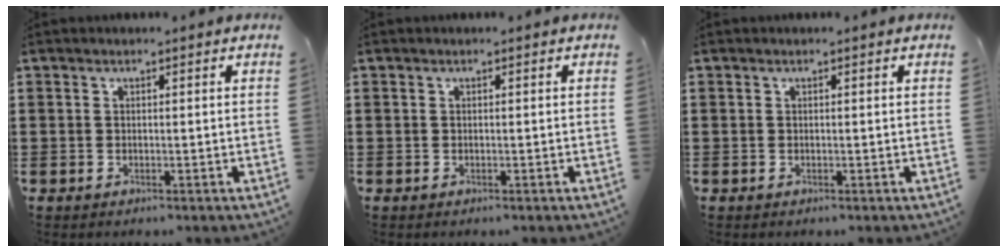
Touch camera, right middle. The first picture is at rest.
{"total": 0.0}
{"total": 0.0}